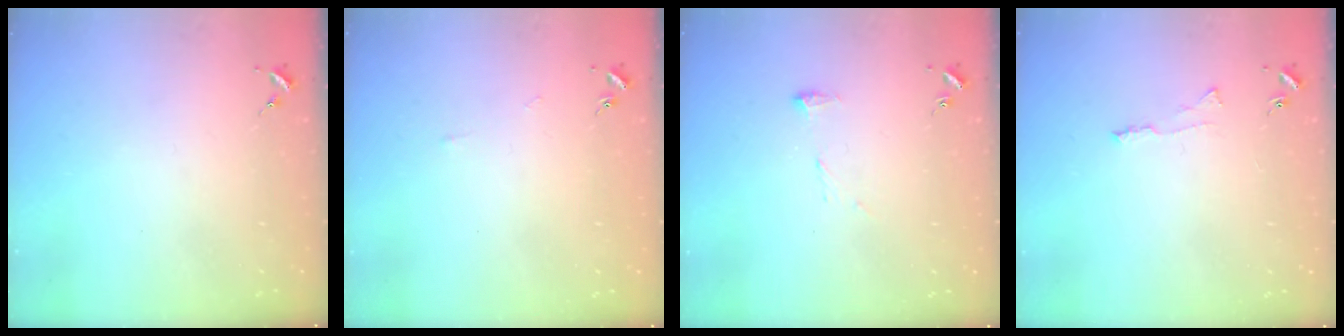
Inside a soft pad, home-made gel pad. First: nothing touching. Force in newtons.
{"total": 1.7, "press": 1.7, "slide": 0.3}
{"total": 7.6, "press": 7.6, "slide": 0.1}
{"total": 4.1, "press": 4.1, "slide": 0.5}